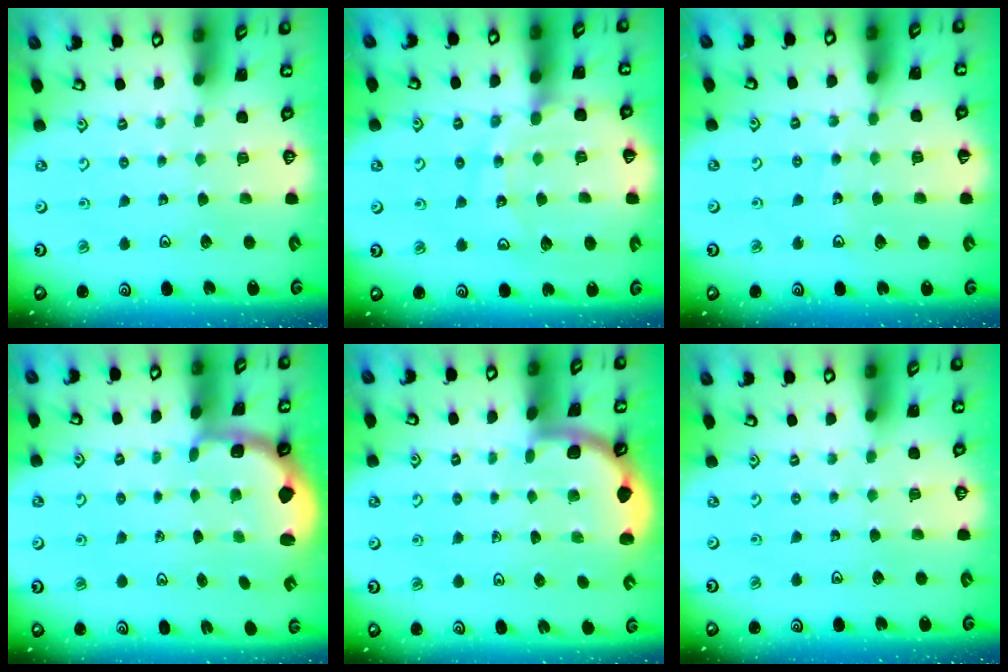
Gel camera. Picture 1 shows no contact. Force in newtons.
{"total": 14.2, "press": 14.1, "slide": 1.7}
{"total": 6.4, "press": 6.1, "slide": 2.0}
{"total": 2.5, "press": 1.3, "slide": 2.1}
{"total": 2.2, "press": 2.2, "slide": 0.1}
{"total": 0.0}